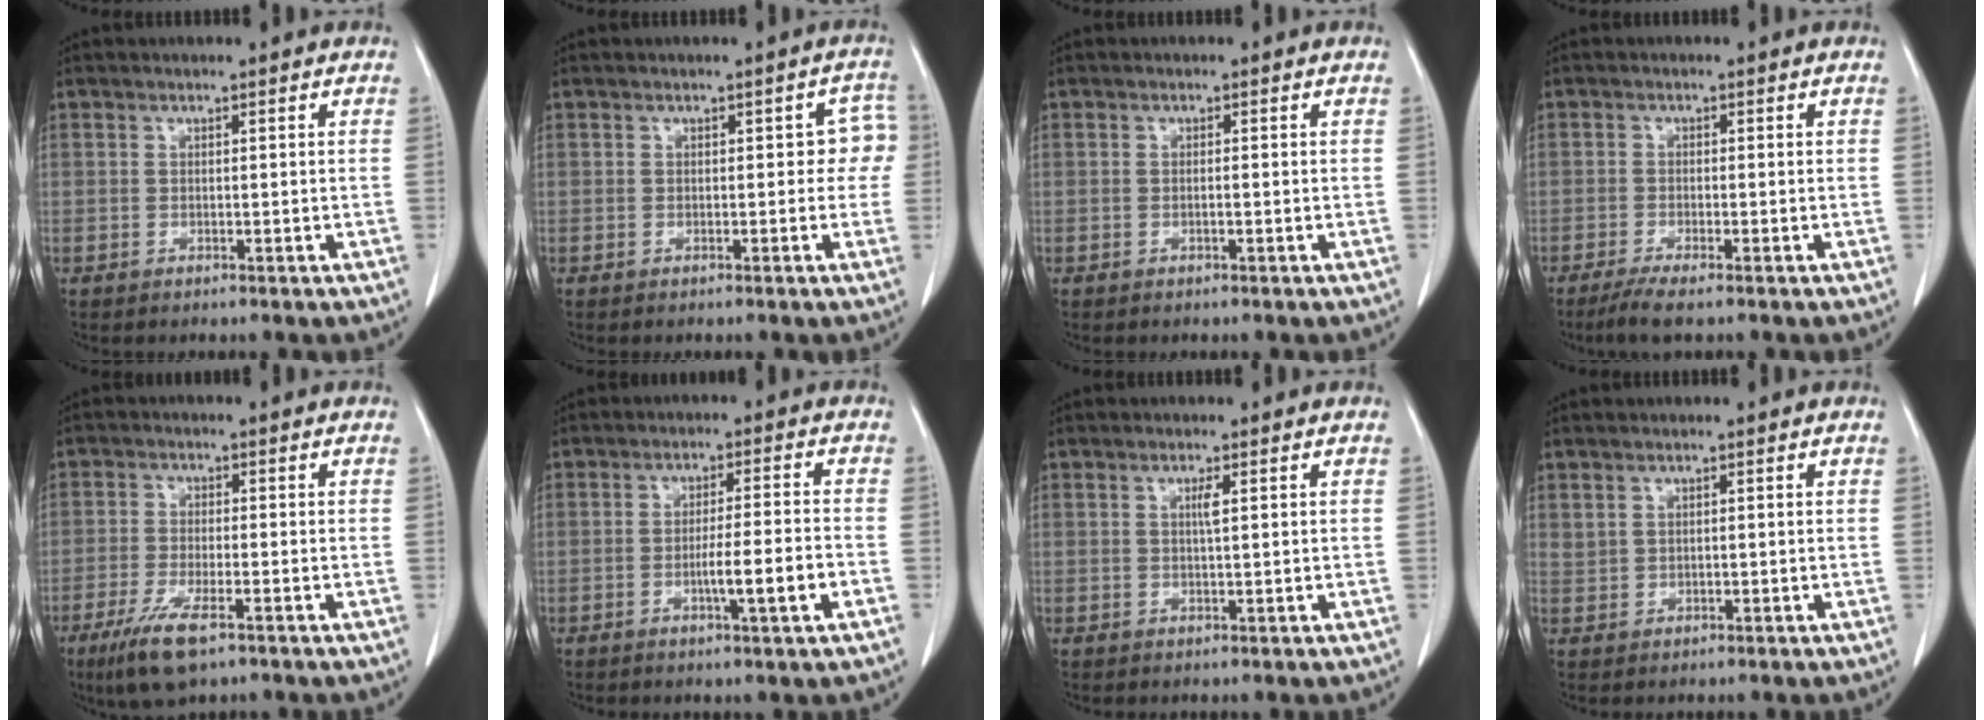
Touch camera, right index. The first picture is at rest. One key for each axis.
{"total": 3.3, "fx": 0.0, "fy": 2.1, "fz": 2.6, "tx": -0.007, "ty": 0.024, "tz": -0.005}
{"total": 0.6, "fx": -0.2, "fy": 0.0, "fz": 0.5, "tx": -0.012, "ty": 0.002, "tz": 0.000}
{"total": 3.3, "fx": -2.4, "fy": 0.1, "fz": 2.3, "tx": -0.046, "ty": -0.009, "tz": -0.048}
{"total": 7.4, "fx": -4.5, "fy": 1.5, "fz": 5.7, "tx": -0.115, "ty": -0.018, "tz": -0.077}
{"total": 6.3, "fx": -2.3, "fy": -0.2, "fz": 5.9, "tx": -0.095, "ty": -0.004, "tz": -0.033}
{"total": 1.4, "fx": 0.4, "fy": -0.1, "fz": 1.3, "tx": -0.026, "ty": 0.000, "tz": 0.006}
{"total": 0.9, "fx": 0.6, "fy": 0.6, "fz": 0.5, "tx": -0.013, "ty": 0.007, "tz": 0.019}